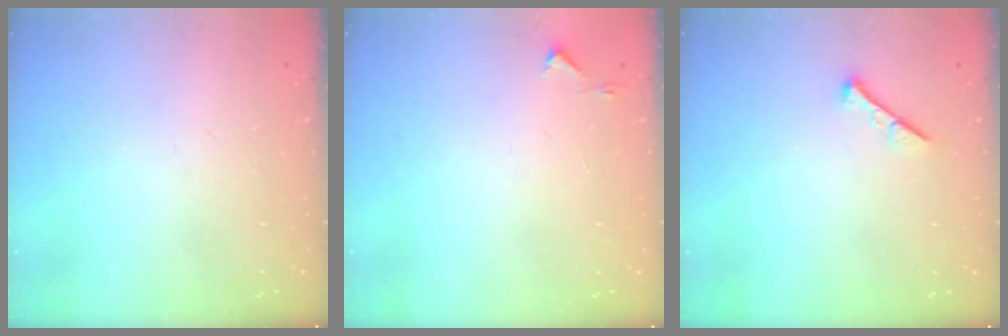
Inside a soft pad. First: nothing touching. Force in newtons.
{"total": 3.1, "press": 3.0, "slide": 0.3}
{"total": 0.0}